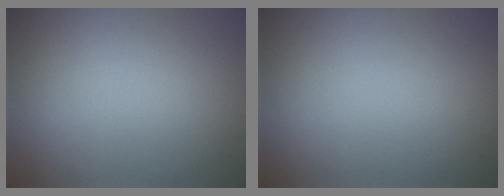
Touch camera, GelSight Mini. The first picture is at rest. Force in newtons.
{"total": 0.0}